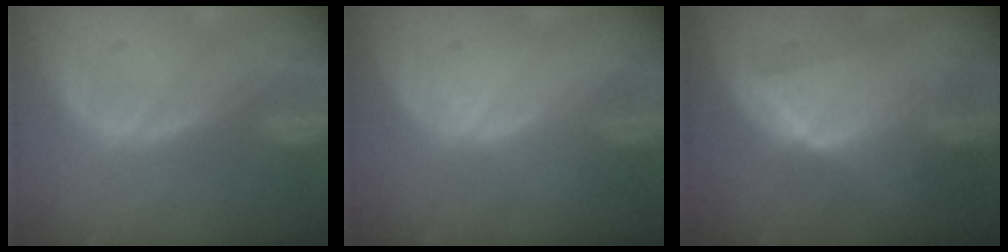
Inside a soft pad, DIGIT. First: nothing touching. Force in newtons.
{"total": 0.0}
{"total": 7.4, "press": 7.4, "slide": 0.3}